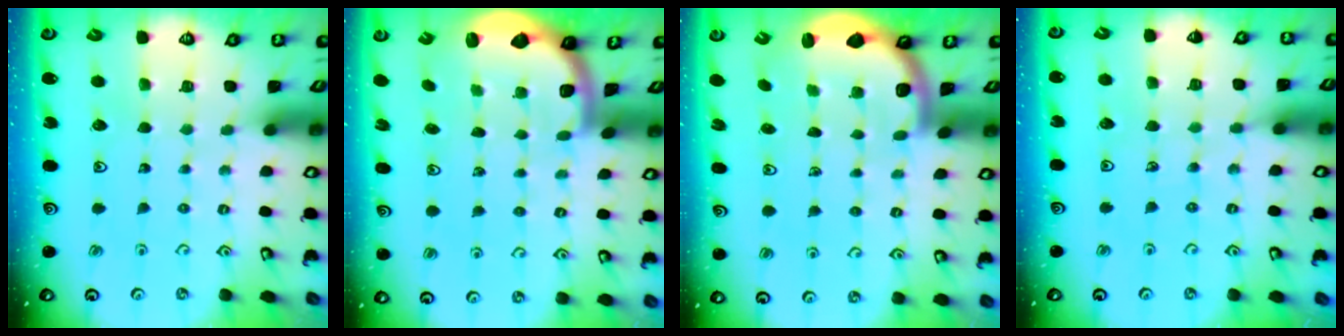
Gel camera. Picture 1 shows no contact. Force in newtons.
{"total": 1.8, "press": 1.8, "slide": 0.5}
{"total": 2.5, "press": 2.2, "slide": 1.2}
{"total": 5.1, "press": 5.1, "slide": 0.7}